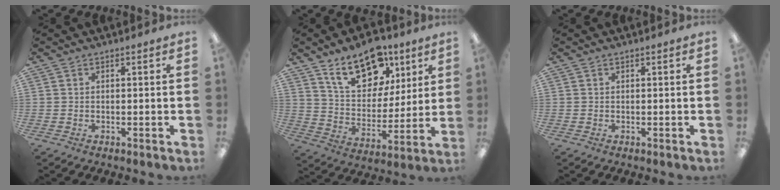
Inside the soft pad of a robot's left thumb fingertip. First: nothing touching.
{"total": 17.2, "force": [11.2, 9.8, 8.5], "torque": [-0.130, -0.052, 0.200]}
{"total": 0.0}